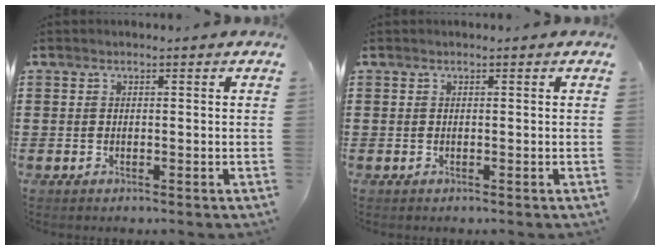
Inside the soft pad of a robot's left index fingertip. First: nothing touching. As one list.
[{"total": 0.0}]